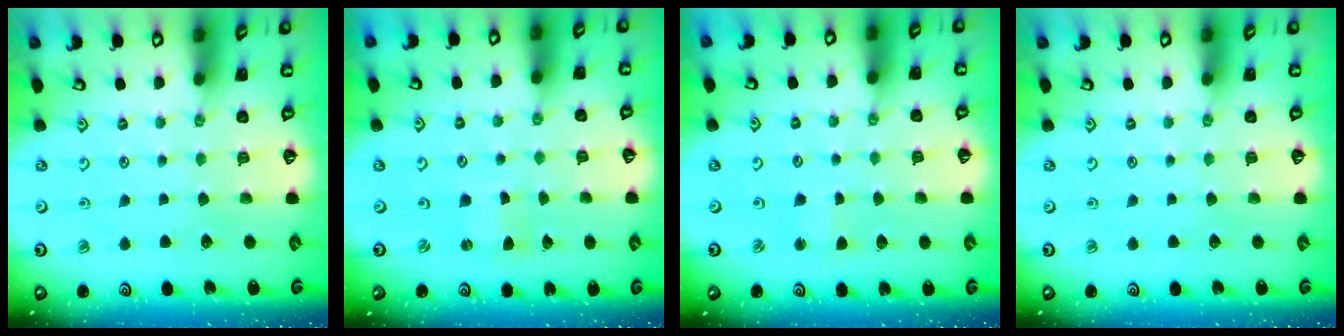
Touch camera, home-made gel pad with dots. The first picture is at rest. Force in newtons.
{"total": 0.0}
{"total": 2.0, "press": 2.0, "slide": 0.3}
{"total": 0.0}